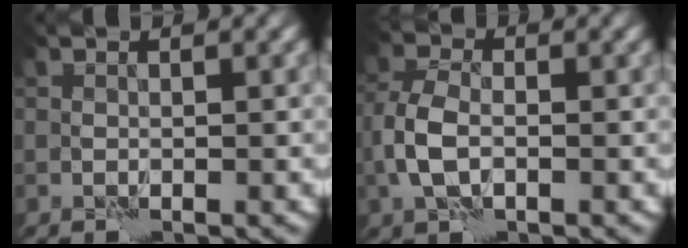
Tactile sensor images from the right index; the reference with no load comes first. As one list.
[{"total": 3.5, "force": [-0.6, 2.0, 2.8], "torque": [-0.067, 0.001, -0.020]}]